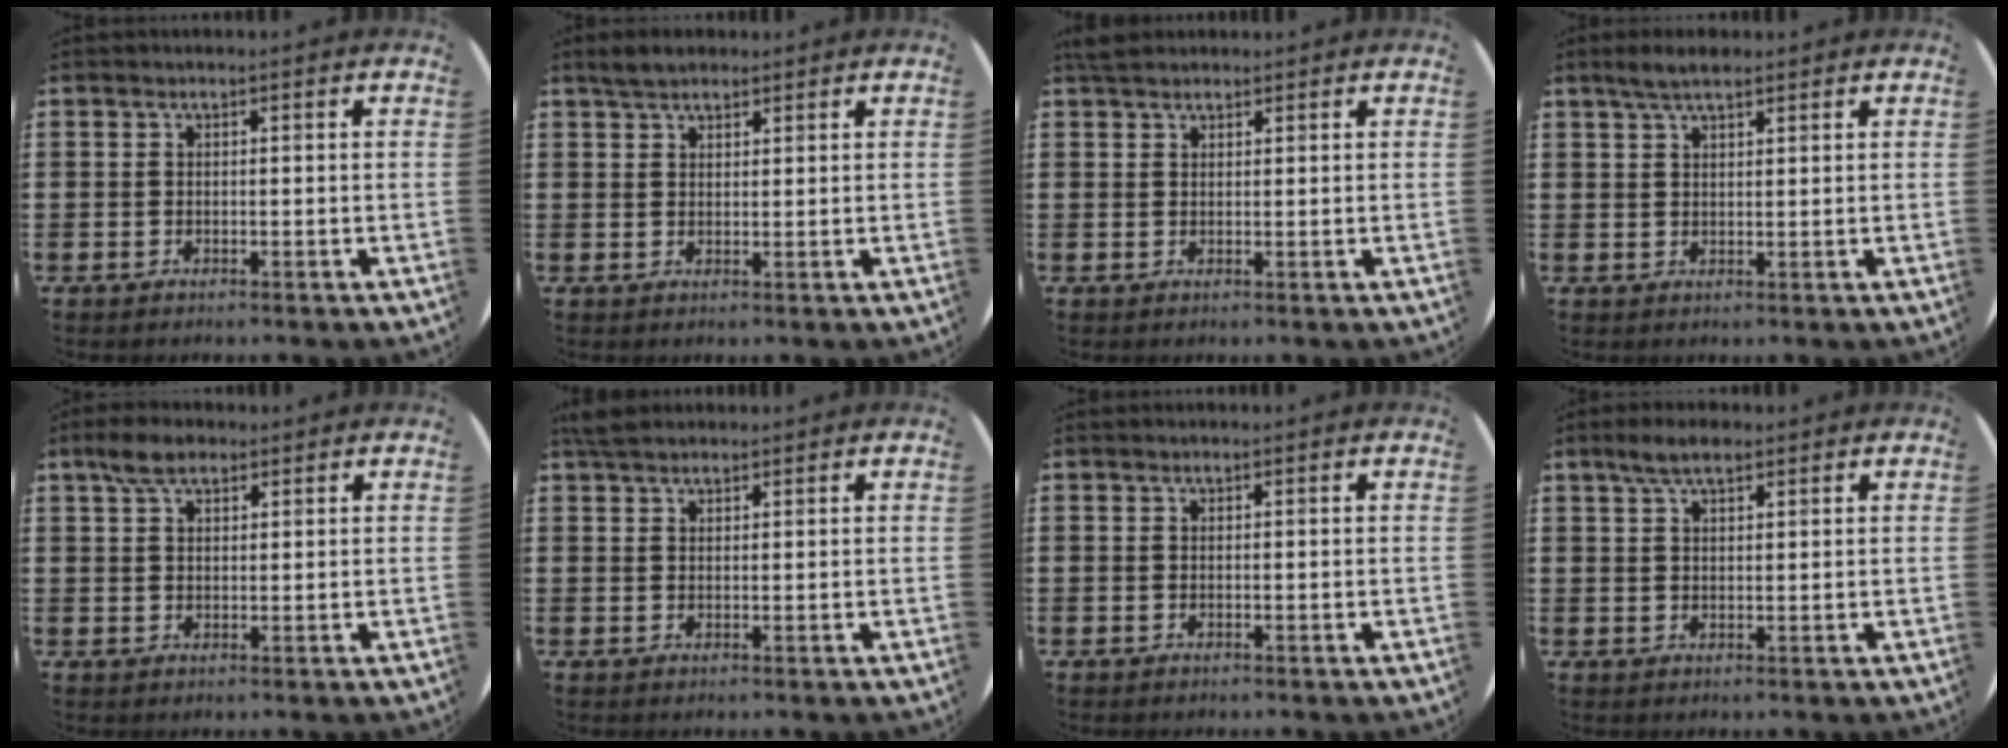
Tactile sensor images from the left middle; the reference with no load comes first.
{"total": 2.7, "force": [2.4, 1.1, 0.7], "torque": [-0.009, 0.005, 0.045]}
{"total": 2.1, "force": [1.9, 0.8, 0.6], "torque": [-0.007, 0.004, 0.034]}
{"total": 3.0, "force": [2.4, 0.8, 1.7], "torque": [-0.028, 0.003, 0.041]}
{"total": 4.2, "force": [3.0, 2.1, 2.0], "torque": [-0.036, 0.008, 0.055]}
{"total": 2.5, "force": [2.2, 1.0, 0.8], "torque": [-0.013, 0.005, 0.039]}
{"total": 0.0}
{"total": 3.8, "force": [2.8, 1.3, 2.1], "torque": [-0.038, 0.005, 0.049]}